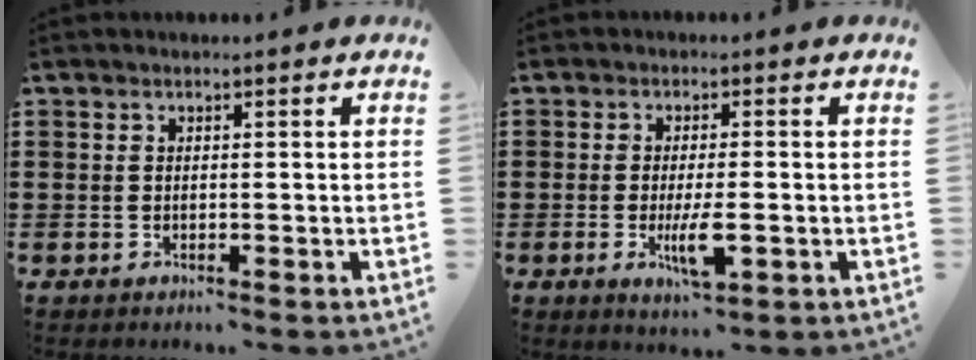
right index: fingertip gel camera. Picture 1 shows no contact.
{"total": 5.8, "force": [-1.6, 1.5, 5.4], "torque": [-0.109, -0.013, -0.029]}